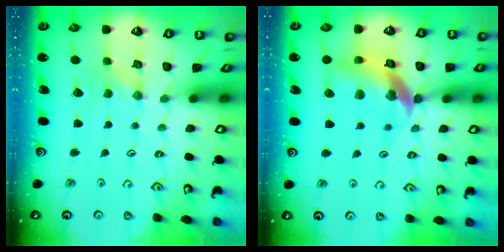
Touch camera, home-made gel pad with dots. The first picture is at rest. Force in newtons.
{"total": 14.5, "press": 14.4, "slide": 2.0}